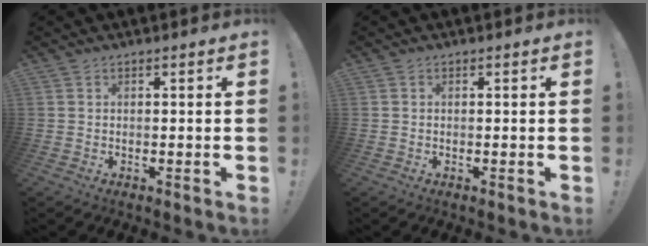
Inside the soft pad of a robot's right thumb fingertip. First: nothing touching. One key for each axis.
{"total": 0.0}